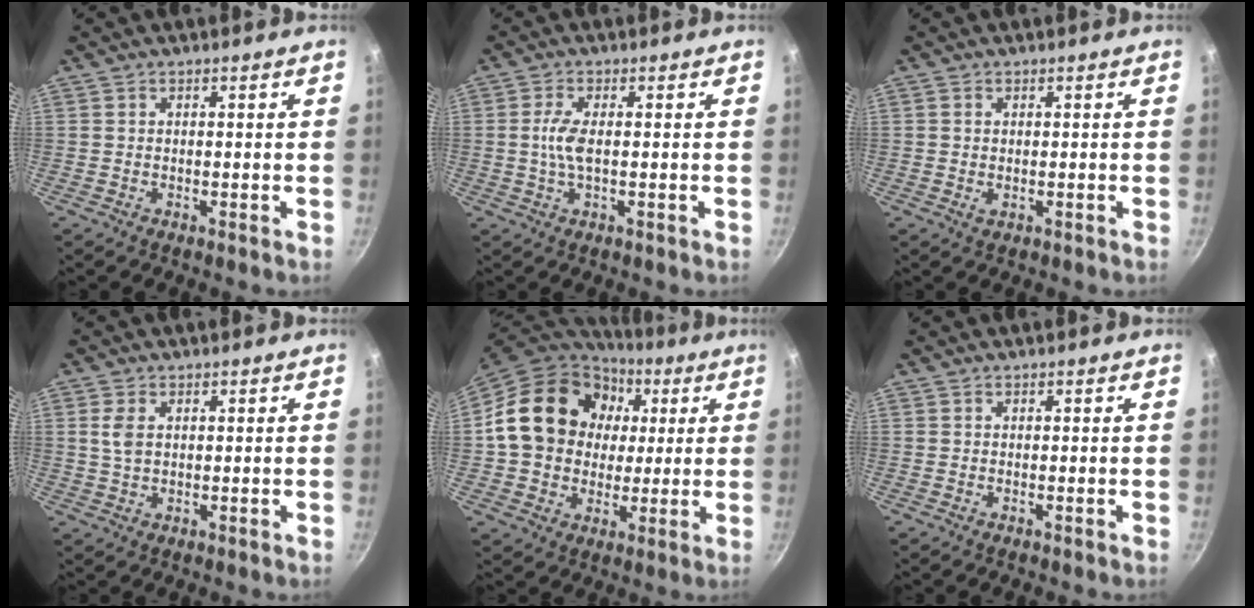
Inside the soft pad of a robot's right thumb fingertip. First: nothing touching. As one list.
[{"total": 4.4, "force": [0.0, 1.6, 4.1], "torque": [-0.098, 0.002, -0.002]}, {"total": 1.0, "force": [0.0, 0.7, 0.7], "torque": [-0.012, -0.001, 0.001]}, {"total": 3.9, "force": [1.0, 2.4, 2.8], "torque": [-0.055, -0.001, 0.020]}, {"total": 21.2, "force": [3.6, 17.5, 11.4], "torque": [-0.178, 0.027, 0.057]}, {"total": 0.0}]